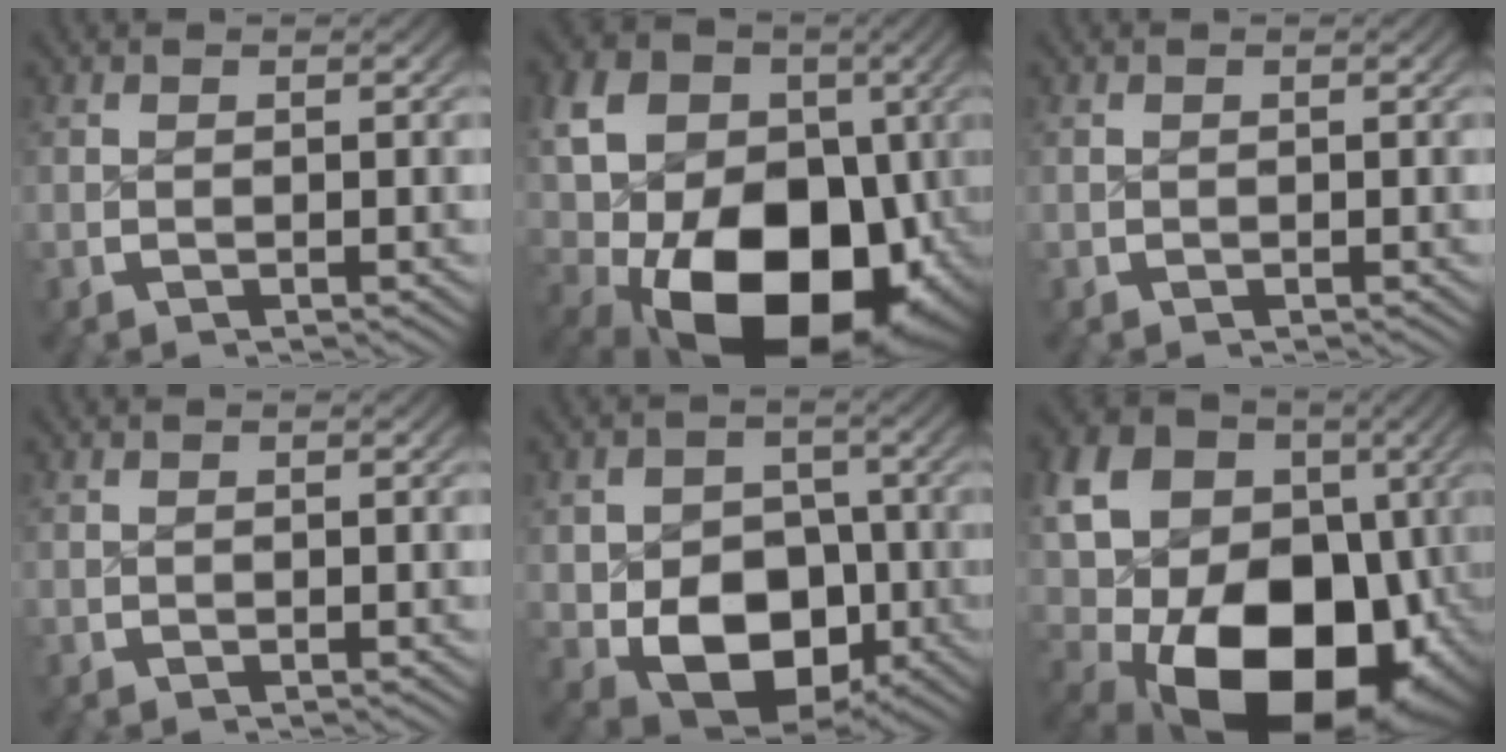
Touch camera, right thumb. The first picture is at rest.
{"total": 23.0, "force": [-2.6, 16.5, 15.8], "torque": [-0.293, -0.095, -0.007]}
{"total": 0.0}
{"total": 0.0}
{"total": 11.5, "force": [-2.4, 8.7, 7.2], "torque": [-0.148, -0.059, -0.012]}
{"total": 25.3, "force": [-2.3, 18.7, 16.9], "torque": [-0.317, -0.085, -0.009]}